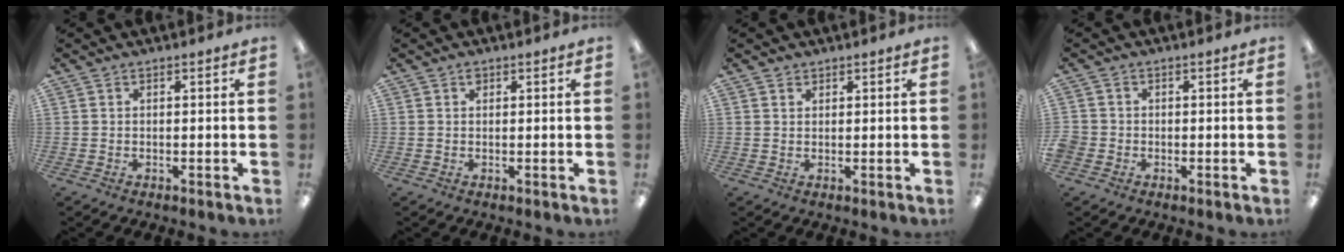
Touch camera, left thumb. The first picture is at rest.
{"total": 0.9, "force": [0.5, 0.6, 0.5], "torque": [-0.010, 0.002, 0.009]}
{"total": 1.0, "force": [0.8, 0.6, 0.0], "torque": [-0.001, 0.000, 0.016]}
{"total": 2.4, "force": [-0.9, 2.1, 0.7], "torque": [-0.010, 0.006, -0.017]}